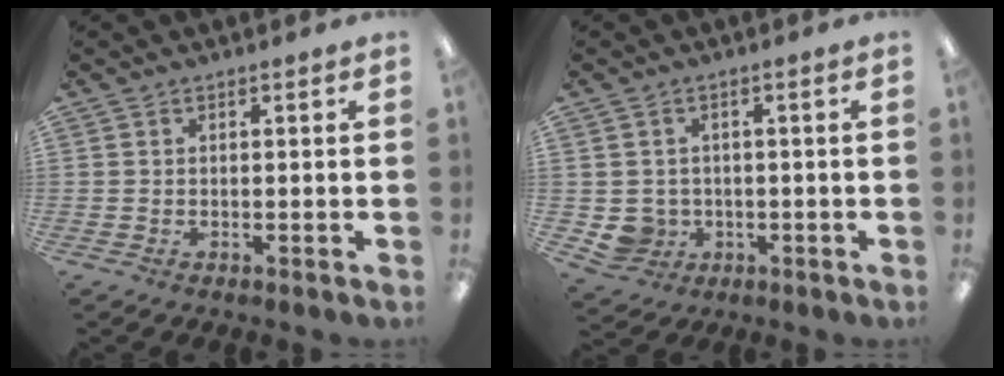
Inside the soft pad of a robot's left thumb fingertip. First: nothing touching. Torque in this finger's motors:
{"motor_torque": [-0.04, 0.04, 0.11, -0.29, 0.00]}